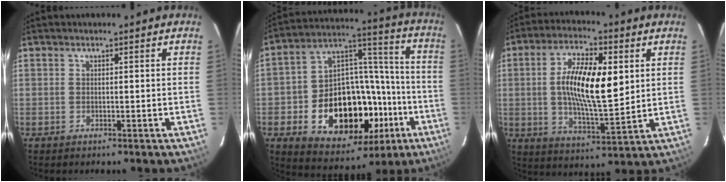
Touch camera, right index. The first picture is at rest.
{"total": 25.0, "force": [-9.3, 16.4, 16.4], "torque": [-0.299, 0.037, -0.116]}
{"total": 14.2, "force": [2.3, 5.0, 13.1], "torque": [-0.239, 0.003, 0.041]}